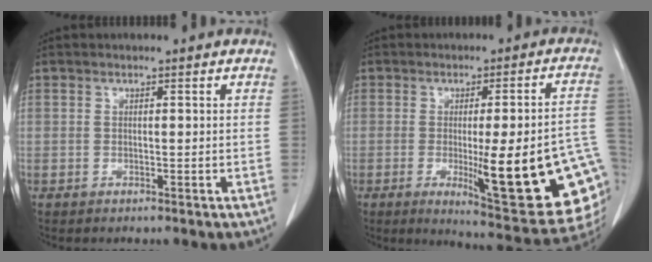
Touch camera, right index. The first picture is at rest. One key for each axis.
{"total": 22.0, "fx": -5.1, "fy": 3.1, "fz": 21.2, "tx": -0.185, "ty": -0.008, "tz": -0.051}